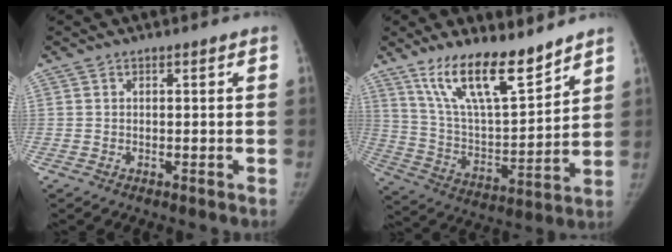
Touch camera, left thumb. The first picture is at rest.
{"total": 17.1, "force": [12.5, 4.9, 10.5], "torque": [-0.152, -0.073, 0.237]}